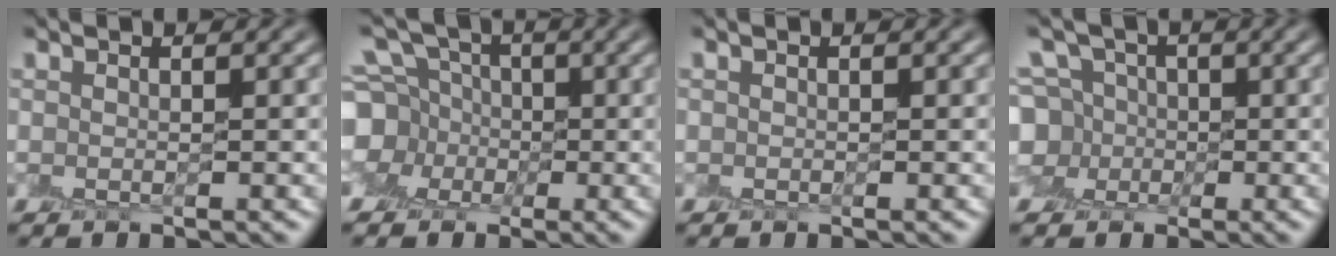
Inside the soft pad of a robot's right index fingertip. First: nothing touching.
{"total": 7.0, "force": [0.0, 6.0, 3.6], "torque": [-0.080, 0.009, -0.014]}
{"total": 0.0}
{"total": 4.7, "force": [-0.5, 4.2, 2.2], "torque": [-0.041, 0.013, -0.027]}